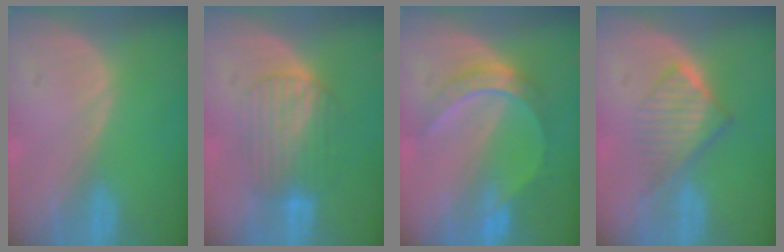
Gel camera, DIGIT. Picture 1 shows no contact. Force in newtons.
{"total": 6.6, "press": 6.5, "slide": 1.3}
{"total": 5.8, "press": 5.6, "slide": 1.2}
{"total": 6.5, "press": 5.5, "slide": 3.4}